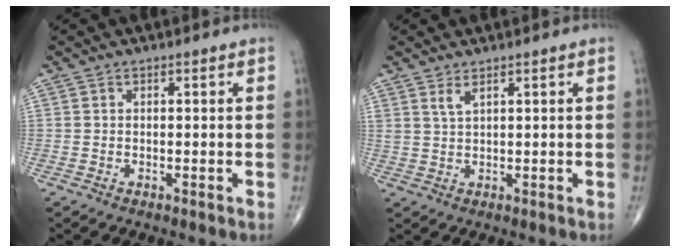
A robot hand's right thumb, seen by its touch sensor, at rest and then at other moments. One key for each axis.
{"total": 2.1, "fx": 1.4, "fy": 0.6, "fz": 1.5, "tx": -0.033, "ty": -0.007, "tz": 0.033}